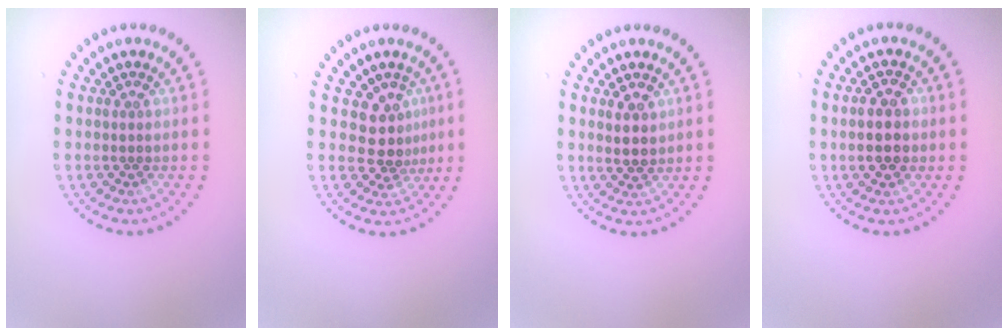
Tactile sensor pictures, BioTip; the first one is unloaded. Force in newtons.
{"total": 3.0, "press": 2.3, "slide": 1.9}
{"total": 2.1, "press": 1.9, "slide": 0.9}
{"total": 2.8, "press": 2.8, "slide": 0.2}